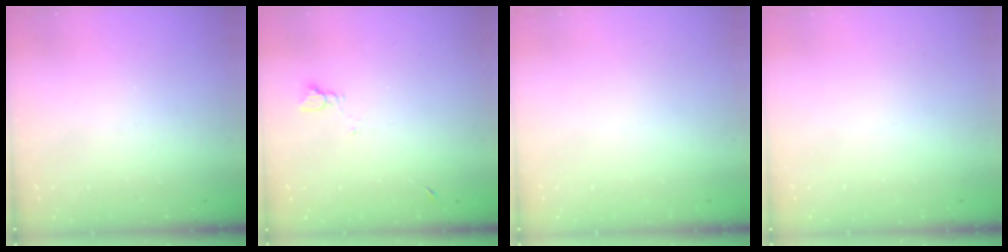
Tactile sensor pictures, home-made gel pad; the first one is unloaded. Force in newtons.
{"total": 2.3, "press": 2.3, "slide": 0.3}
{"total": 0.0}
{"total": 0.0}